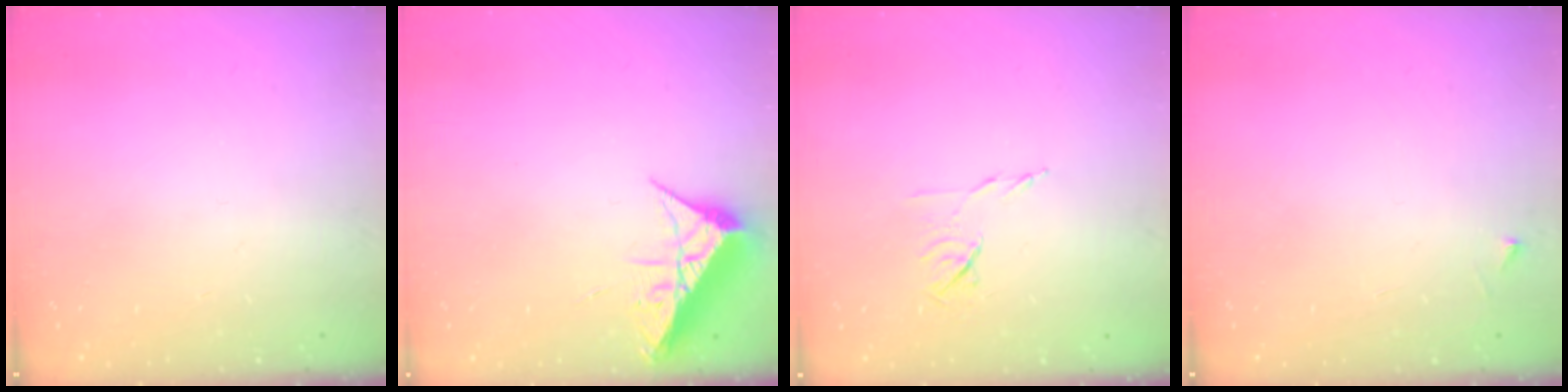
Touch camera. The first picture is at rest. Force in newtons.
{"total": 7.7, "press": 7.7, "slide": 0.4}
{"total": 6.4, "press": 6.3, "slide": 0.9}
{"total": 2.5, "press": 2.5, "slide": 0.3}